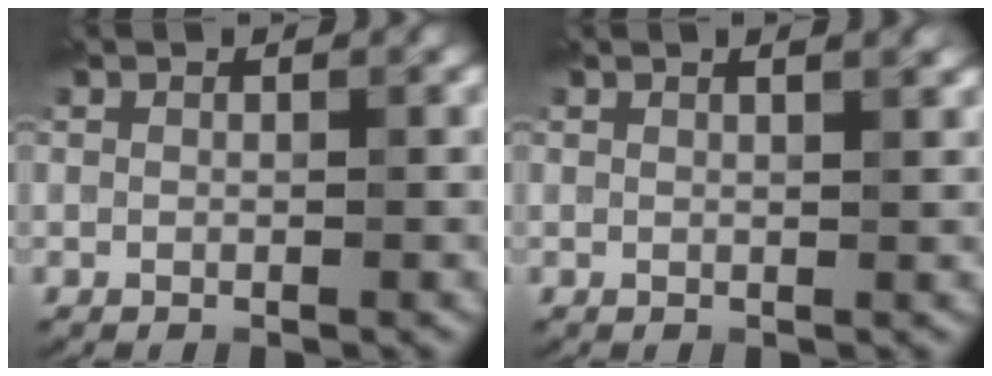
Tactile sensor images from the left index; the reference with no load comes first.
{"total": 2.2, "force": [1.3, 0.8, 1.7], "torque": [-0.011, 0.003, 0.007]}